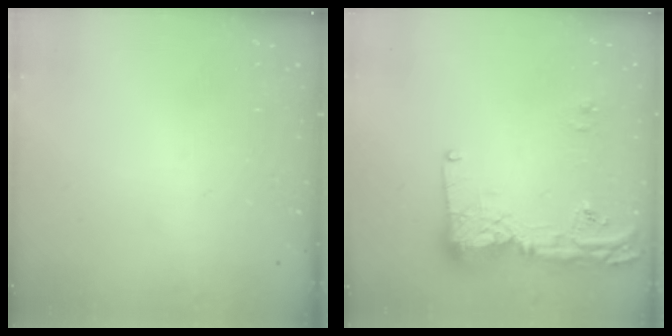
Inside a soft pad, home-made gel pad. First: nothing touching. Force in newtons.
{"total": 14.9, "press": 14.8, "slide": 1.2}